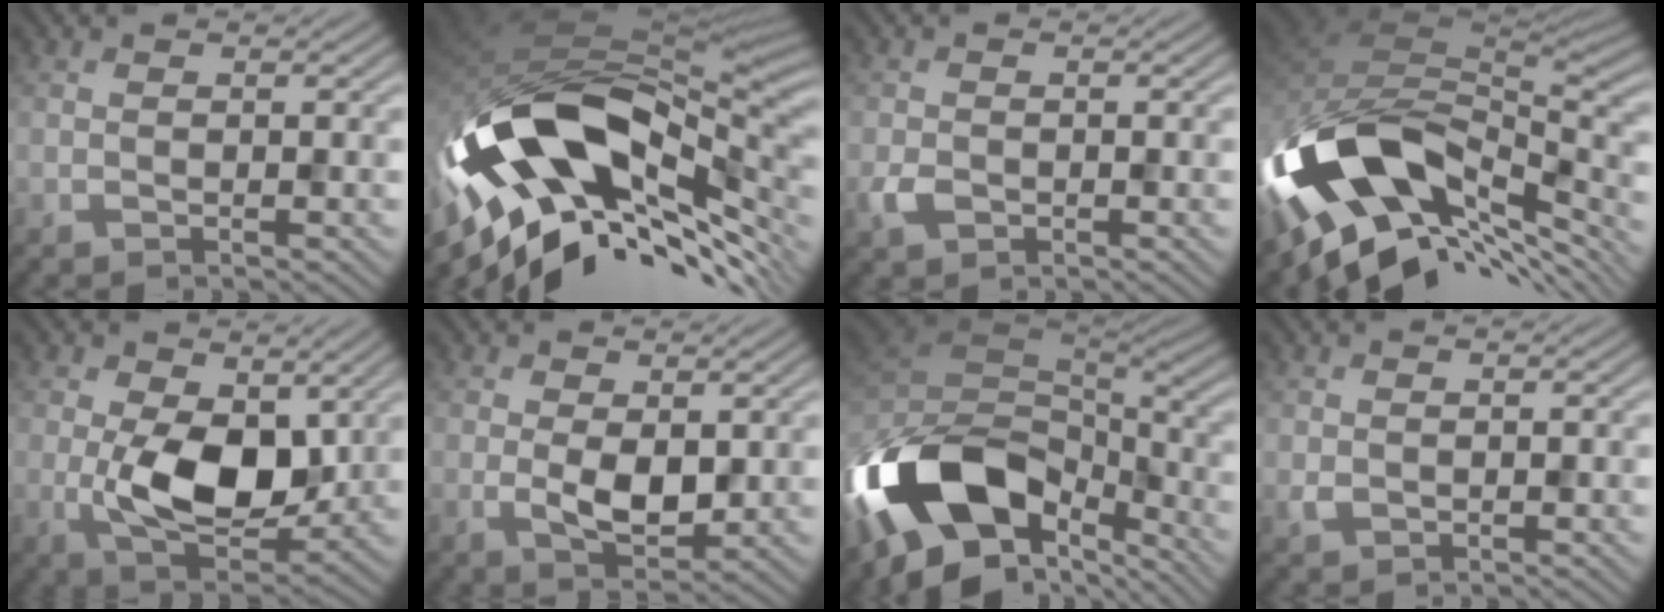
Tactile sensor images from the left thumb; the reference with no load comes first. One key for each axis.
{"total": 19.6, "fx": -5.6, "fy": 9.9, "fz": 15.9, "tx": -0.306, "ty": -0.025, "tz": -0.099}
{"total": 2.1, "fx": -0.8, "fy": 1.6, "fz": 1.1, "tx": -0.029, "ty": -0.007, "tz": -0.021}
{"total": 16.5, "fx": -6.0, "fy": 9.8, "fz": 11.9, "tx": -0.248, "ty": -0.020, "tz": -0.108}
{"total": 10.8, "fx": 0.4, "fy": 6.4, "fz": 8.7, "tx": -0.171, "ty": -0.013, "tz": 0.009}
{"total": 4.6, "fx": 0.2, "fy": 2.6, "fz": 3.8, "tx": -0.075, "ty": -0.010, "tz": 0.006}
{"total": 17.4, "fx": -7.8, "fy": 9.7, "fz": 12.1, "tx": -0.291, "ty": -0.034, "tz": -0.126}
{"total": 1.0, "fx": 0.2, "fy": 0.8, "fz": 0.5, "tx": -0.015, "ty": -0.001, "tz": 0.007}